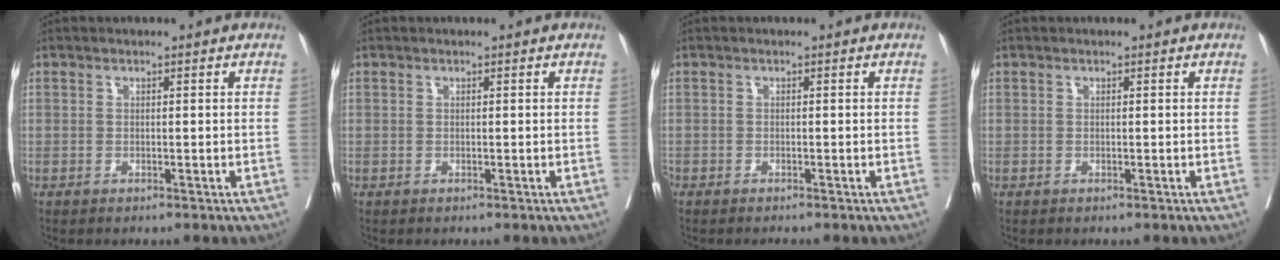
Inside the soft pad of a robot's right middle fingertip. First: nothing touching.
{"total": 0.0}
{"total": 1.2, "force": [-1.1, 0.0, 0.4], "torque": [-0.008, -0.002, -0.020]}
{"total": 0.0}